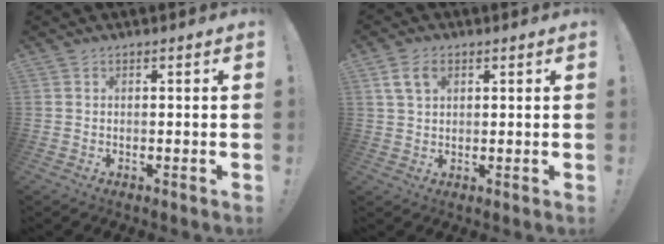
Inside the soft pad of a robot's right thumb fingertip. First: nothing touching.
{"total": 5.5, "force": [2.3, 3.5, 3.6], "torque": [-0.063, 0.003, 0.045]}